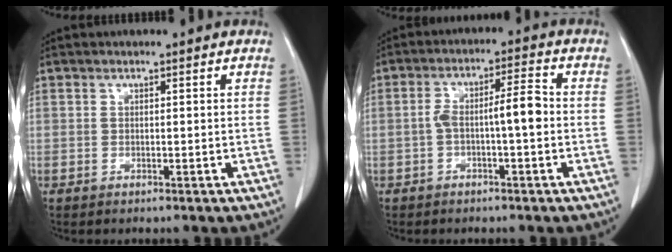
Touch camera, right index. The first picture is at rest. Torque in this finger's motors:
{"motor_torque": [0.89, -0.37, 0.47, 0.10]}